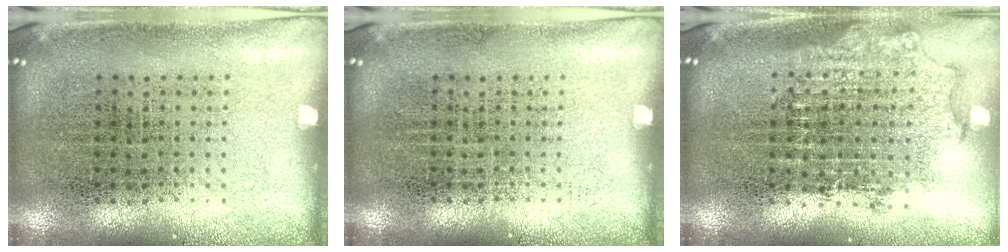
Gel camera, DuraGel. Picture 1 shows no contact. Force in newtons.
{"total": 0.0}
{"total": 1.8, "press": 1.4, "slide": 1.1}